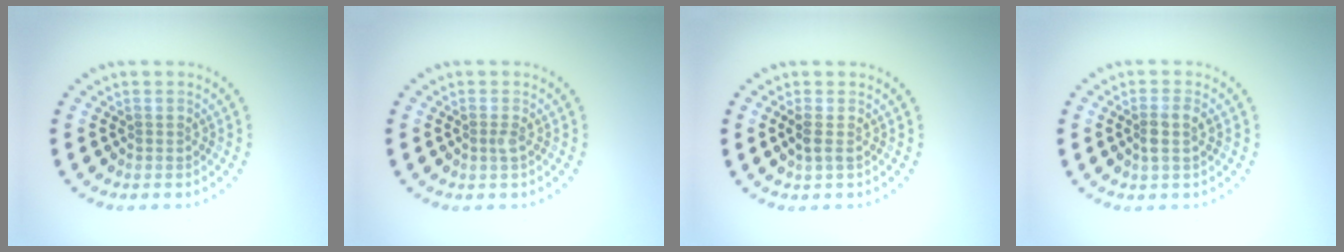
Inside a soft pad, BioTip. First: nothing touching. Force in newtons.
{"total": 0.7, "press": 0.5, "slide": 0.6}
{"total": 1.1, "press": 1.0, "slide": 0.4}
{"total": 1.8, "press": 1.6, "slide": 0.9}